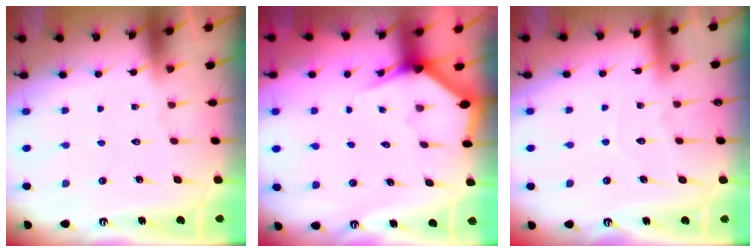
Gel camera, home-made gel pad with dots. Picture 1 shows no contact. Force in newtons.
{"total": 2.8, "press": 2.8, "slide": 0.1}
{"total": 5.7, "press": 5.7, "slide": 0.5}